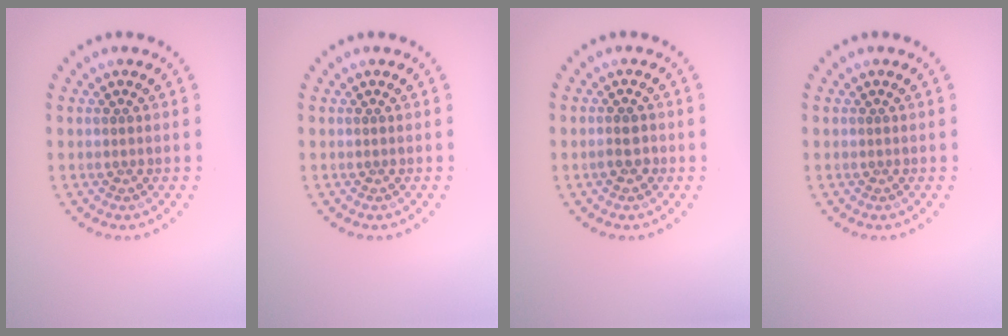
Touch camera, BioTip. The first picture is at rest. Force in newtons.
{"total": 0.0}
{"total": 1.5, "press": 1.4, "slide": 0.5}
{"total": 0.0}